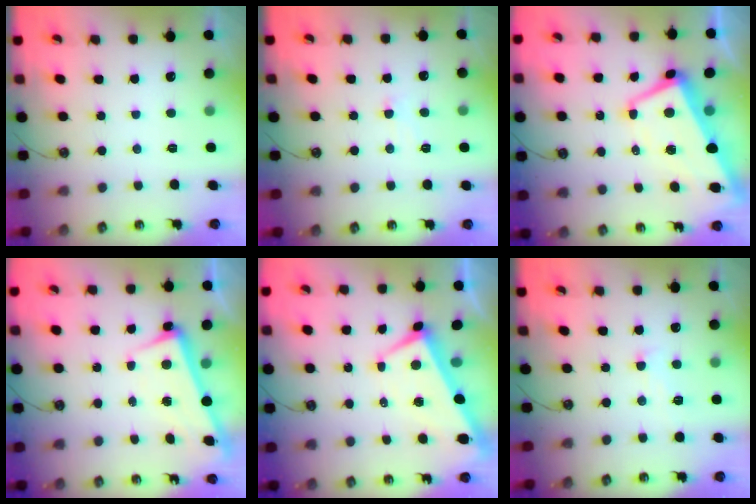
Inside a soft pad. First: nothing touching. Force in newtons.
{"total": 3.3, "press": 3.3, "slide": 0.6}
{"total": 2.7, "press": 2.2, "slide": 1.7}
{"total": 2.3, "press": 2.1, "slide": 0.9}
{"total": 0.9, "press": 0.4, "slide": 0.9}
{"total": 2.4, "press": 2.4, "slide": 0.3}